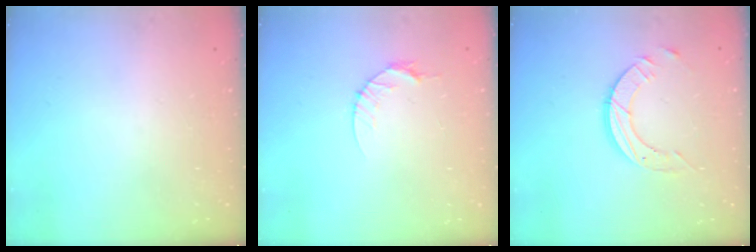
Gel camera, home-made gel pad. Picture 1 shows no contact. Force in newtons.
{"total": 4.7, "press": 4.7, "slide": 0.6}
{"total": 9.0, "press": 9.0, "slide": 0.8}